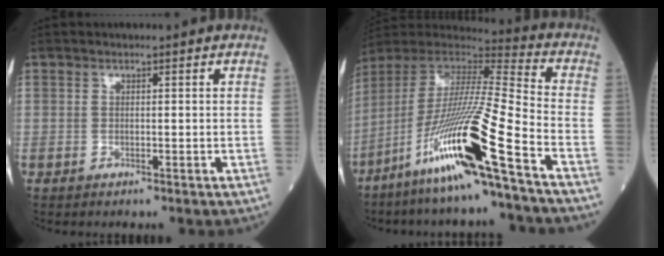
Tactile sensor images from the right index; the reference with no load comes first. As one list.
[{"total": 20.7, "force": [-11.0, -0.8, 17.5], "torque": [-0.368, -0.046, -0.219]}]